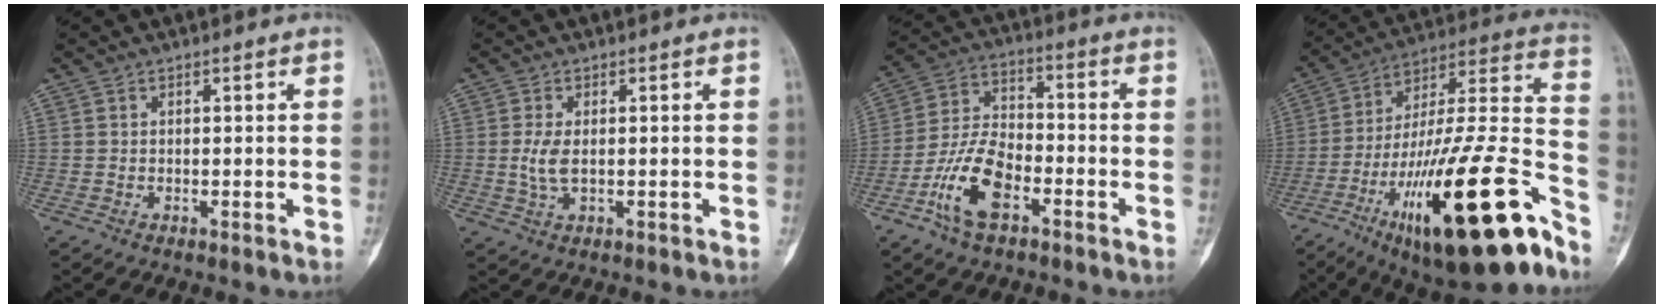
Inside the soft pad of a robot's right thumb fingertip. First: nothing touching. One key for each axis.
{"total": 3.6, "fx": -0.1, "fy": 1.5, "fz": 3.2, "tx": -0.077, "ty": -0.005, "tz": -0.001}
{"total": 12.1, "fx": -5.7, "fy": 6.1, "fz": 8.8, "tx": -0.173, "ty": 0.031, "tz": -0.111}
{"total": 32.2, "fx": -16.9, "fy": 8.2, "fz": 26.1, "tx": -0.376, "ty": 0.077, "tz": -0.266}